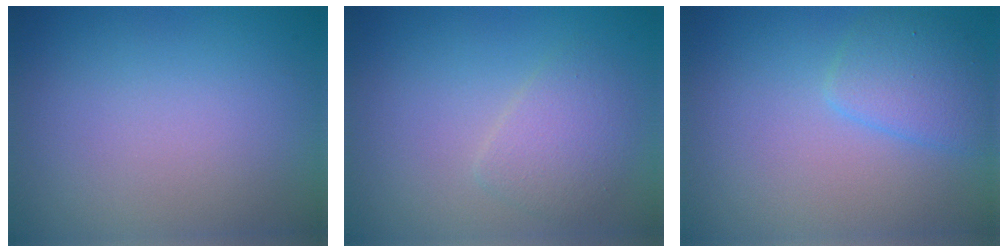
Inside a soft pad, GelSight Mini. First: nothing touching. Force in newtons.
{"total": 2.4, "press": 2.4, "slide": 0.1}
{"total": 2.7, "press": 2.7, "slide": 0.1}